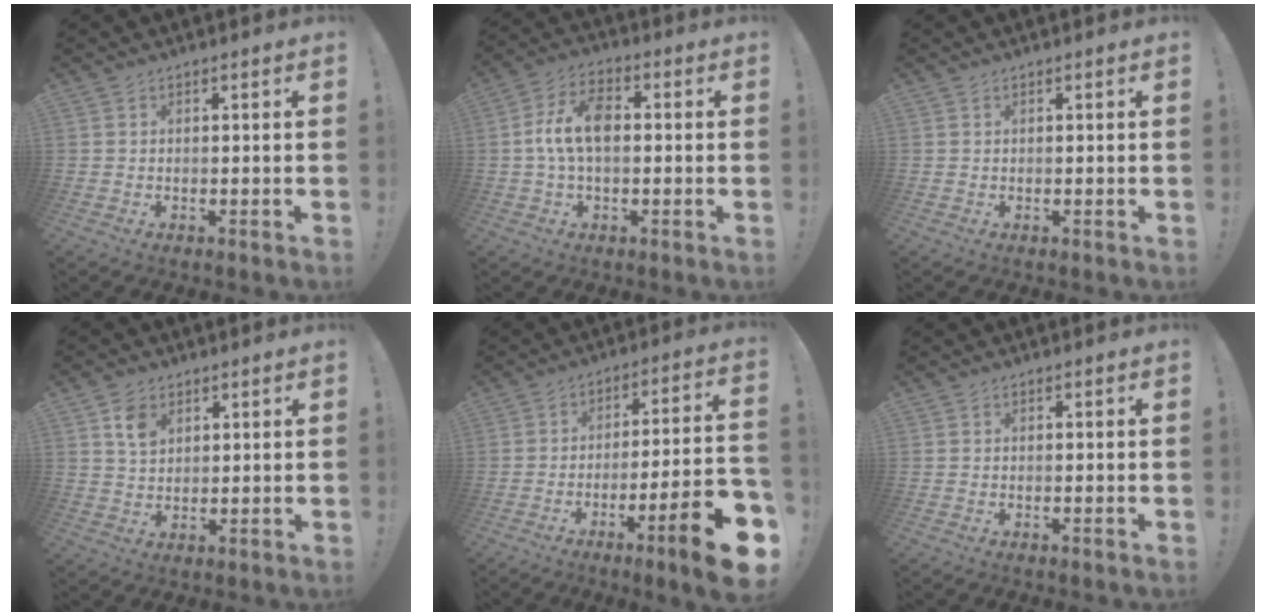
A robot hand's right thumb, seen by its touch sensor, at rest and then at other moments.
{"total": 10.9, "force": [0.2, 6.3, 9.0], "torque": [-0.159, 0.008, 0.006]}
{"total": 0.0}
{"total": 6.2, "force": [3.3, 4.2, 3.1], "torque": [-0.044, -0.010, 0.061]}
{"total": 16.0, "force": [-8.9, 1.4, 13.2], "torque": [-0.179, 0.046, -0.135]}
{"total": 0.0}